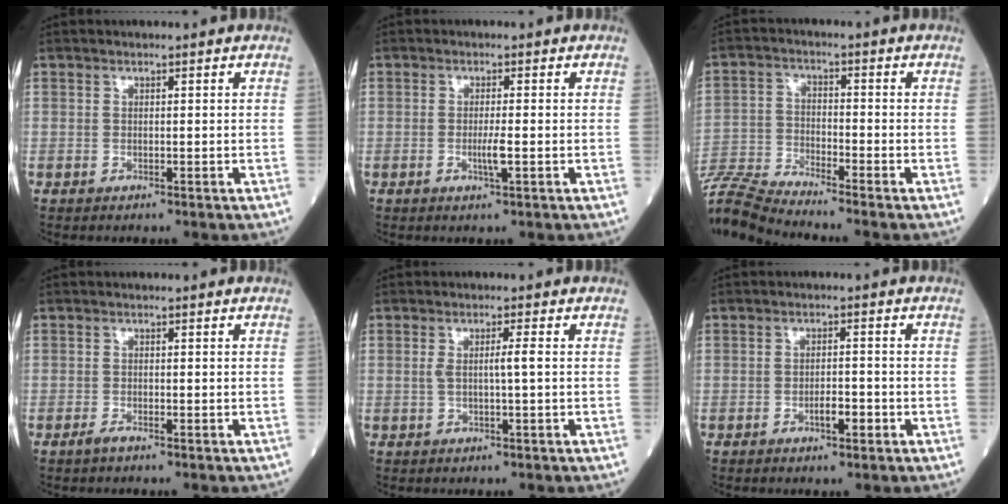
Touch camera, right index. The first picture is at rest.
{"total": 2.2, "force": [-0.7, -0.1, 2.1], "torque": [-0.041, -0.003, -0.013]}
{"total": 9.4, "force": [-9.1, -2.0, 1.6], "torque": [-0.038, -0.010, -0.180]}
{"total": 1.0, "force": [-0.8, 0.0, 0.6], "torque": [-0.018, -0.002, -0.015]}
{"total": 2.4, "force": [0.0, -0.3, 2.3], "torque": [-0.044, 0.000, 0.000]}
{"total": 2.6, "force": [-1.3, 0.7, 2.1], "torque": [-0.033, 0.003, -0.022]}